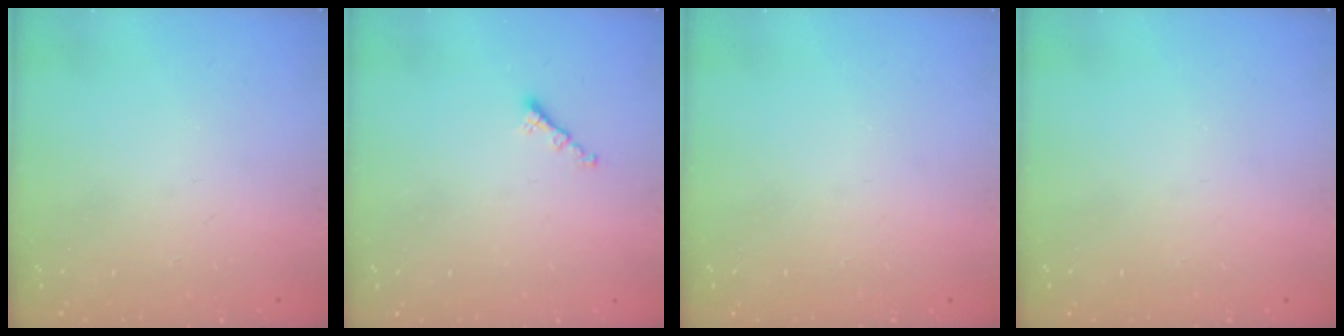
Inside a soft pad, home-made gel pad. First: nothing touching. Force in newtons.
{"total": 1.3, "press": 1.2, "slide": 0.5}
{"total": 0.0}
{"total": 0.0}